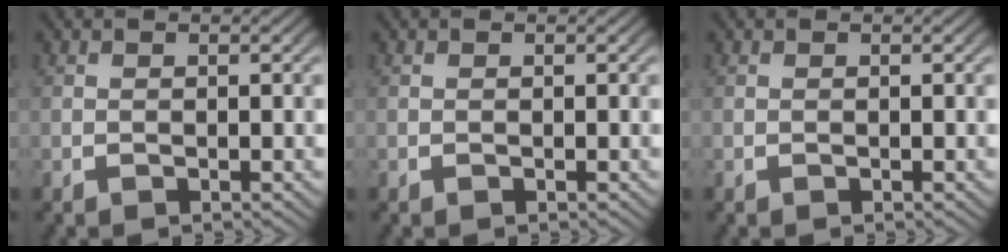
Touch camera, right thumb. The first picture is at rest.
{"total": 0.0}
{"total": 0.0}